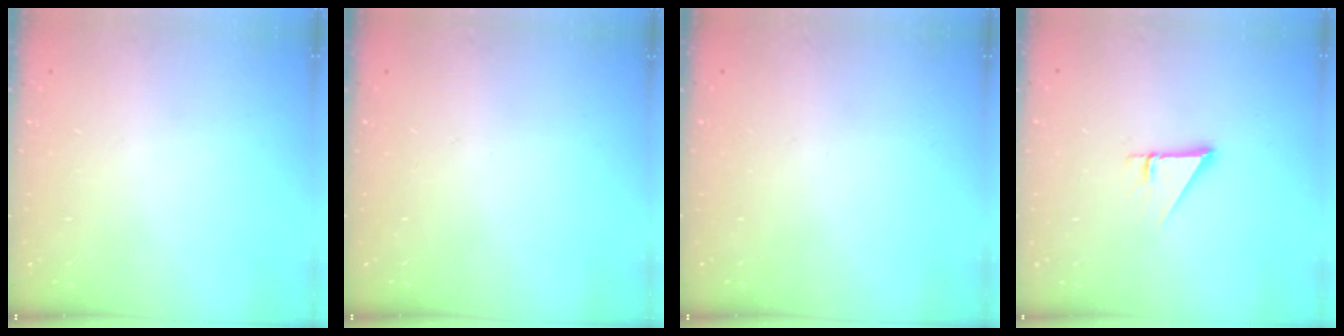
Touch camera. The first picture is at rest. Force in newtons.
{"total": 0.0}
{"total": 0.0}
{"total": 2.7, "press": 2.7, "slide": 0.1}